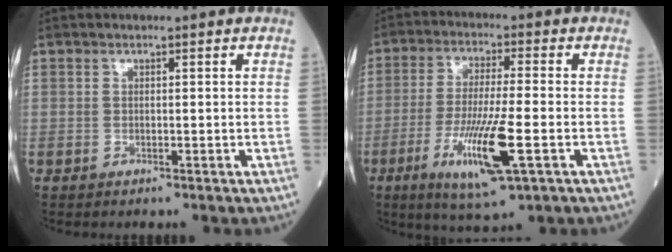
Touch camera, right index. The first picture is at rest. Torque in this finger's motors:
{"motor_torque": [0.33, -0.24, 0.28, 0.16]}